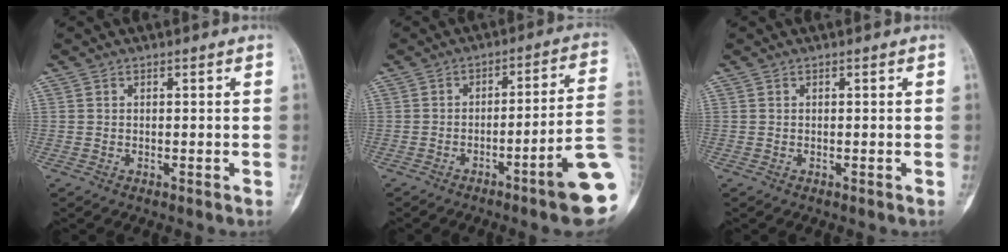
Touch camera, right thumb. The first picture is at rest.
{"total": 17.8, "force": [-6.3, 0.1, 16.7], "torque": [-0.198, 0.026, -0.099]}
{"total": 0.0}